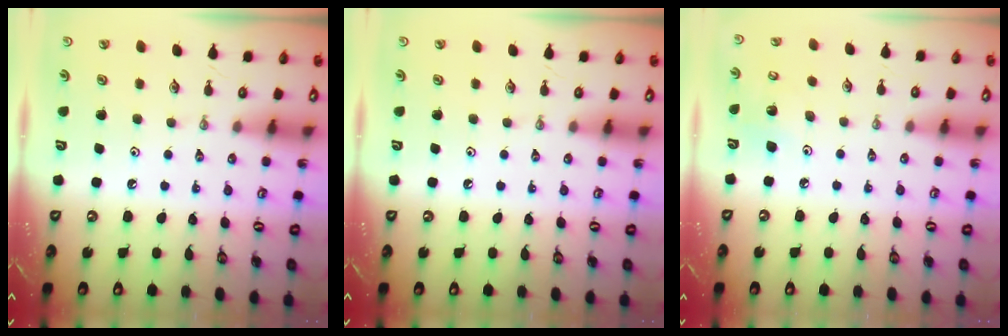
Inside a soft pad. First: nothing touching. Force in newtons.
{"total": 0.0}
{"total": 6.5, "press": 6.4, "slide": 1.5}